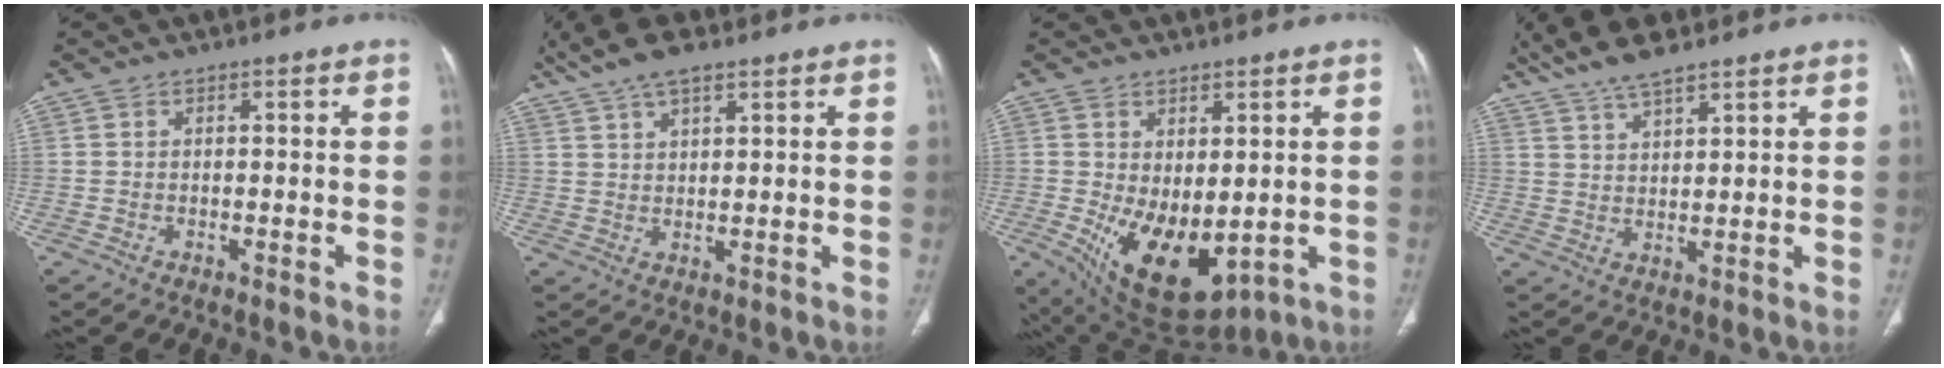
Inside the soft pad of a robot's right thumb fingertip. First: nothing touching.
{"total": 8.8, "force": [6.1, 3.2, 5.5], "torque": [-0.101, -0.003, 0.113]}
{"total": 13.5, "force": [-1.7, 7.4, 11.1], "torque": [-0.173, -0.019, 0.006]}
{"total": 9.4, "force": [7.5, 2.4, 5.3], "torque": [-0.098, -0.018, 0.143]}